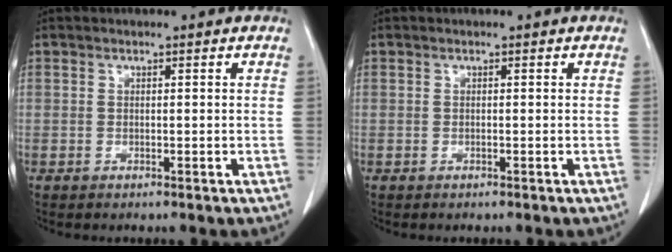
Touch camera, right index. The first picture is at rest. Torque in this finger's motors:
{"motor_torque": [0.11, 0.08, 0.00, 0.01]}